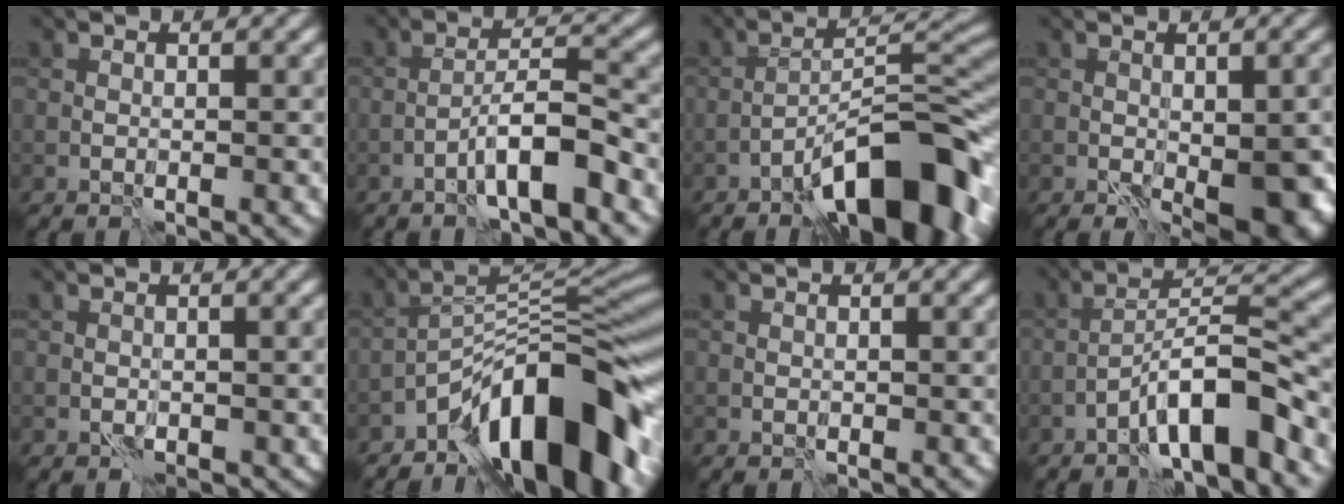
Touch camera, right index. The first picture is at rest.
{"total": 4.5, "force": [-2.5, 0.7, 3.6], "torque": [-0.058, 0.020, -0.047]}
{"total": 11.1, "force": [-6.9, 3.2, 8.1], "torque": [-0.111, 0.026, -0.115]}
{"total": 7.7, "force": [-1.7, 3.7, 6.6], "torque": [-0.093, -0.023, -0.007]}
{"total": 1.0, "force": [-0.5, 0.6, 0.6], "torque": [-0.008, 0.000, -0.006]}
{"total": 12.6, "force": [-7.7, 4.3, 9.0], "torque": [-0.112, 0.020, -0.139]}
{"total": 0.0}
{"total": 6.5, "force": [-4.0, 1.2, 5.0], "torque": [-0.082, 0.022, -0.070]}